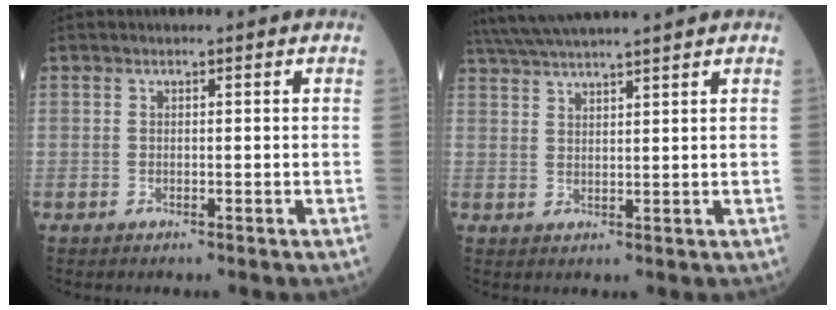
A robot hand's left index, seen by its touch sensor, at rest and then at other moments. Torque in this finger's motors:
{"motor_torque": [0.81, -1.33, 0.11, 0.12]}